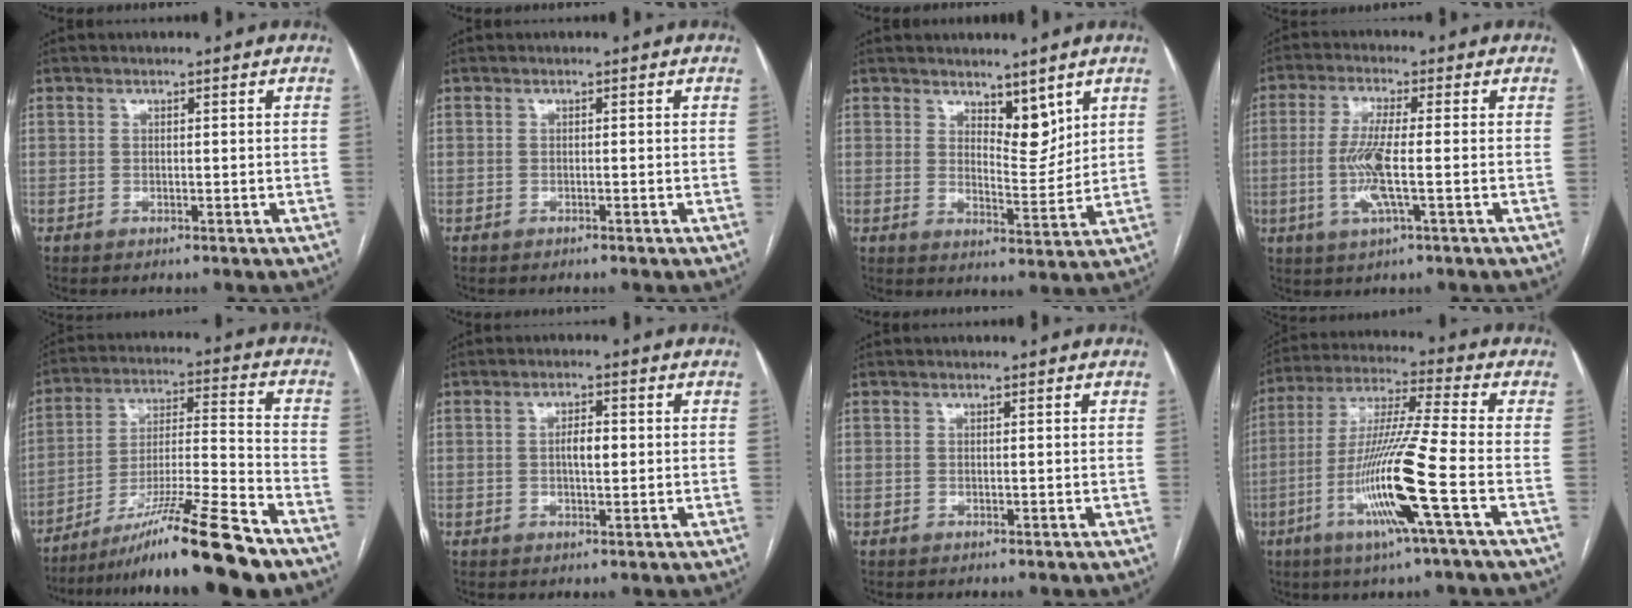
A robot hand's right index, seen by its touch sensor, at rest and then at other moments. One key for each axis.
{"total": 0.0}
{"total": 5.4, "fx": 3.8, "fy": 2.2, "fz": 3.2, "tx": -0.049, "ty": -0.011, "tz": 0.067}
{"total": 7.2, "fx": -1.1, "fy": 0.4, "fz": 7.1, "tx": -0.152, "ty": -0.008, "tz": -0.026}
{"total": 17.4, "fx": -13.1, "fy": -0.8, "fz": 11.5, "tx": -0.196, "ty": -0.016, "tz": -0.223}
{"total": 3.1, "fx": 0.2, "fy": 1.1, "fz": 2.9, "tx": -0.049, "ty": 0.002, "tz": 0.003}
{"total": 0.0}
{"total": 15.0, "fx": -5.1, "fy": -1.3, "fz": 14.0, "tx": -0.283, "ty": -0.016, "tz": -0.103}